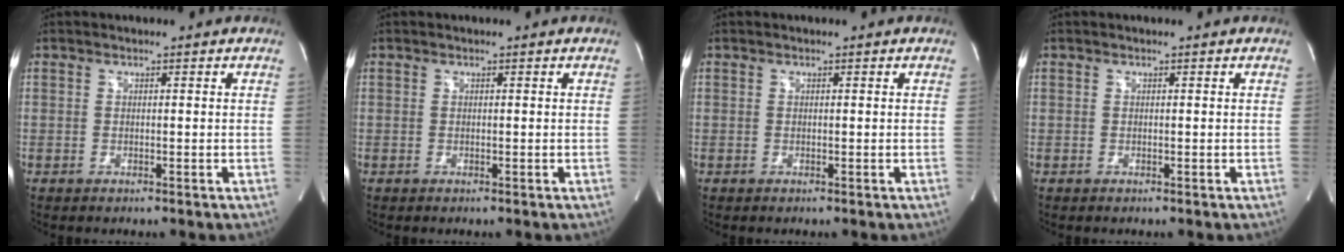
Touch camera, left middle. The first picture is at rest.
{"total": 0.0}
{"total": 0.0}
{"total": 0.0}